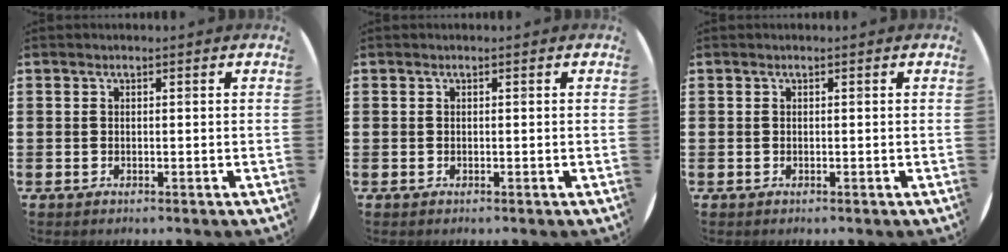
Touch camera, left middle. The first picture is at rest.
{"total": 0.0}
{"total": 0.0}